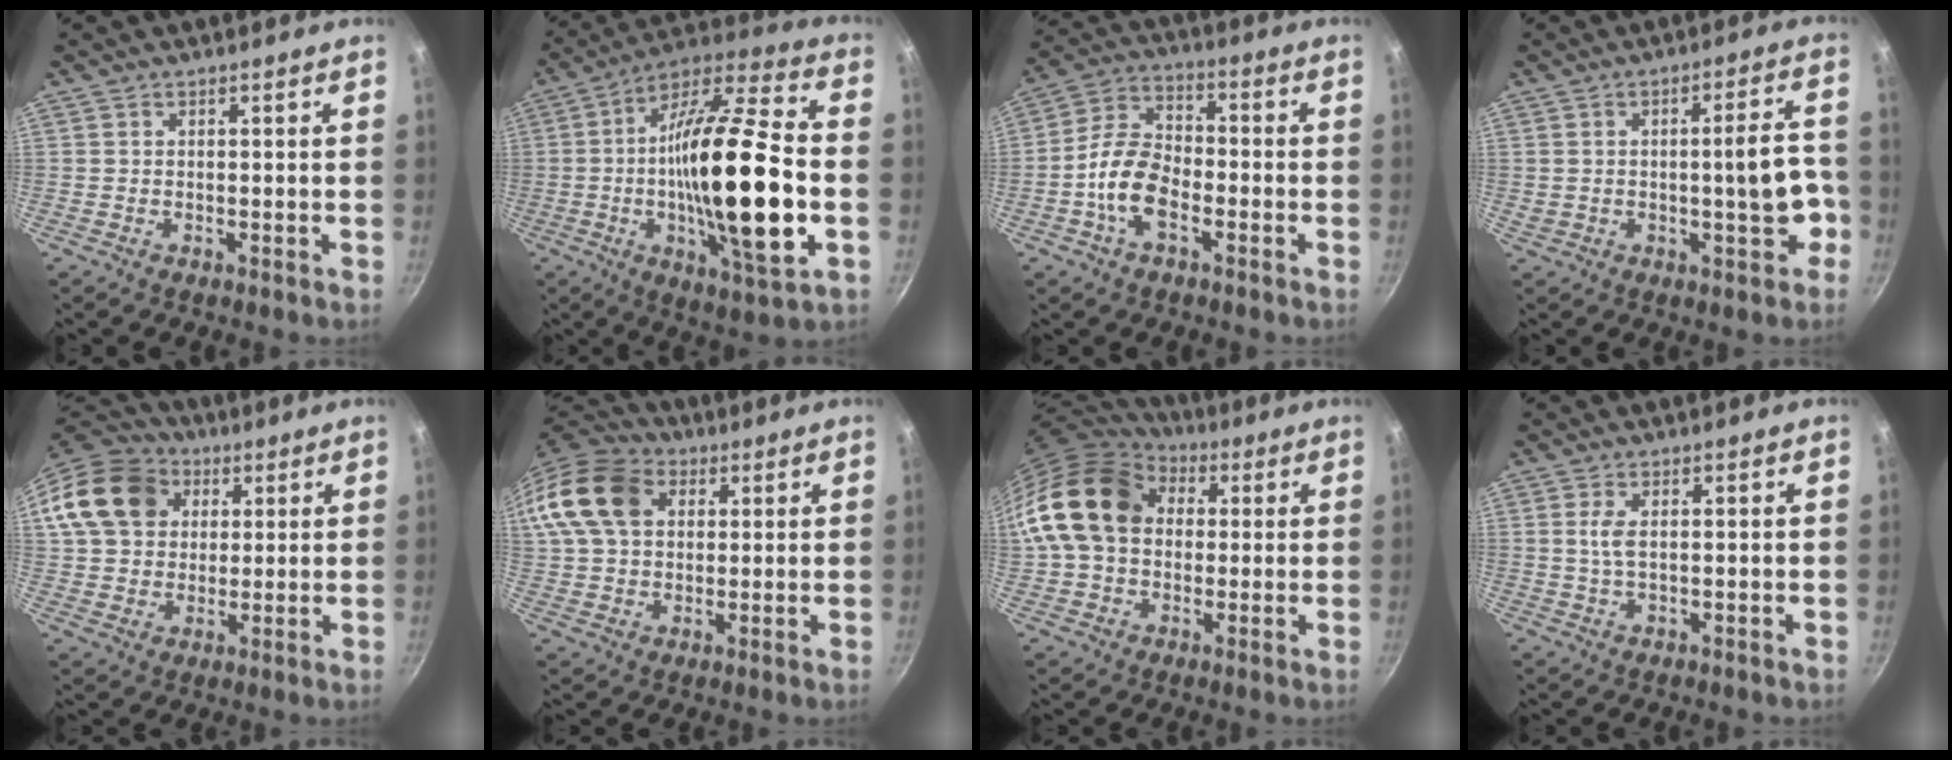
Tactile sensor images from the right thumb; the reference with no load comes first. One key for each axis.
{"total": 27.0, "fx": -3.6, "fy": 7.4, "fz": 25.7, "tx": -0.443, "ty": 0.017, "tz": -0.066}
{"total": 10.9, "fx": -3.6, "fy": 6.2, "fz": 8.2, "tx": -0.146, "ty": 0.040, "tz": -0.080}
{"total": 8.6, "fx": -2.0, "fy": 2.9, "fz": 7.9, "tx": -0.081, "ty": 0.032, "tz": -0.019}
{"total": 17.2, "fx": 5.2, "fy": 13.7, "fz": 9.0, "tx": -0.154, "ty": 0.022, "tz": 0.085}
{"total": 18.0, "fx": 5.2, "fy": 13.3, "fz": 10.9, "tx": -0.220, "ty": 0.023, "tz": 0.083}
{"total": 18.4, "fx": 3.2, "fy": 13.9, "fz": 11.5, "tx": -0.191, "ty": 0.032, "tz": 0.045}
{"total": 2.9, "fx": 0.5, "fy": 1.2, "fz": 2.6, "tx": -0.055, "ty": 0.000, "tz": 0.011}